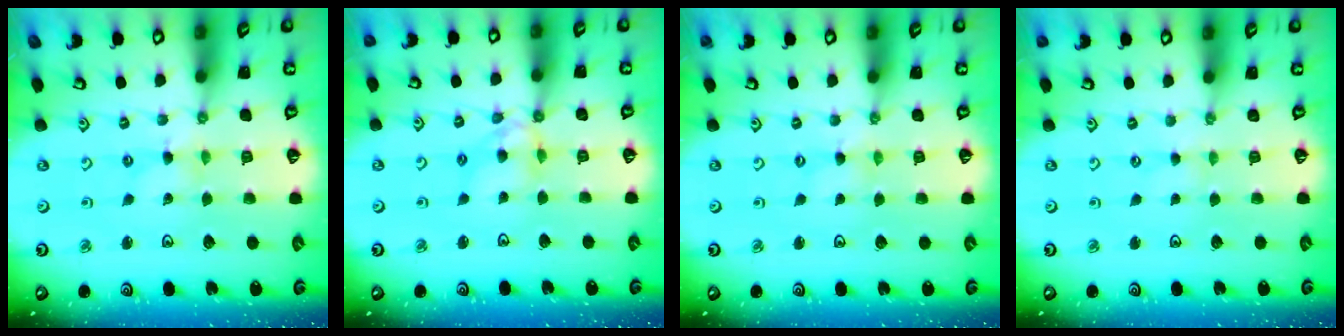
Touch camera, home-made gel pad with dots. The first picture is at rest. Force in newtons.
{"total": 8.9, "press": 8.9, "slide": 0.7}
{"total": 0.0}
{"total": 0.0}